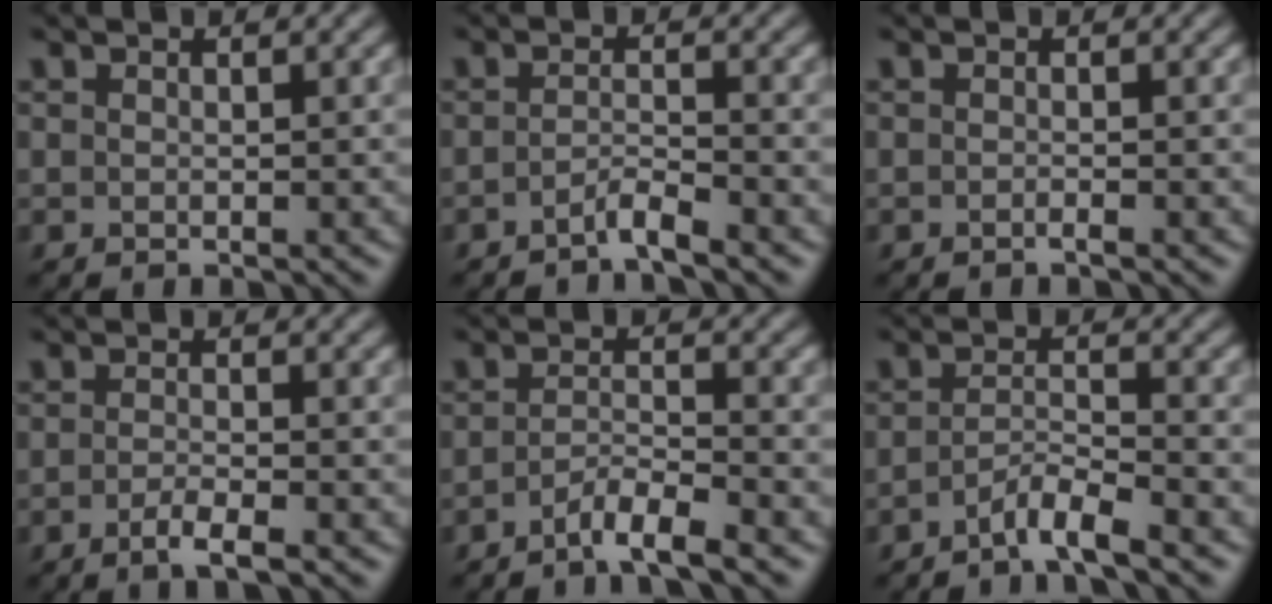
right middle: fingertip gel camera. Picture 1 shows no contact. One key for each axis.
{"total": 2.0, "fx": -1.5, "fy": 0.2, "fz": 1.3, "tx": -0.020, "ty": 0.004, "tz": -0.035}
{"total": 0.7, "fx": -0.4, "fy": 0.1, "fz": 0.5, "tx": -0.007, "ty": -0.001, "tz": -0.009}
{"total": 2.3, "fx": -1.2, "fy": 0.5, "fz": 2.0, "tx": -0.032, "ty": 0.001, "tz": -0.028}
{"total": 3.3, "fx": -2.3, "fy": 0.4, "fz": 2.4, "tx": -0.039, "ty": 0.001, "tz": -0.052}
{"total": 2.9, "fx": -2.1, "fy": 0.3, "fz": 2.0, "tx": -0.033, "ty": 0.003, "tz": -0.049}